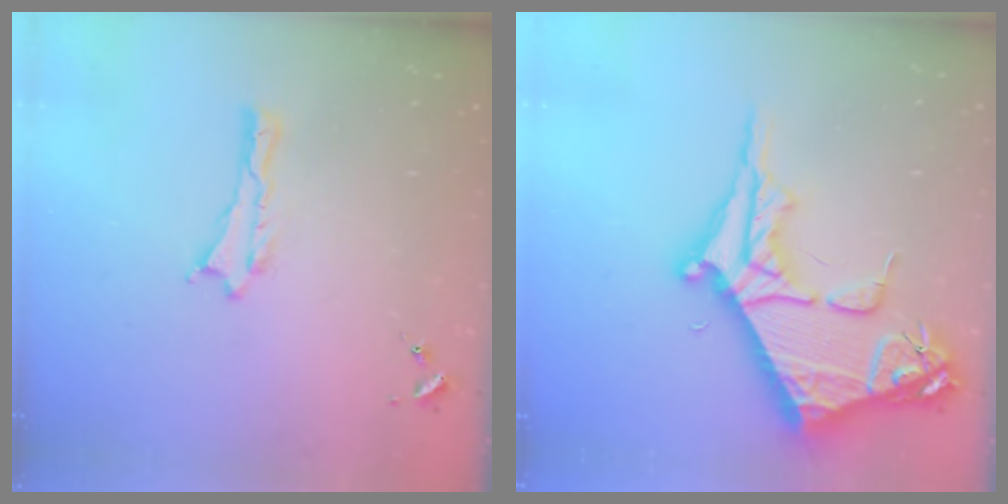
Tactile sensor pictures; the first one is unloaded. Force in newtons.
{"total": 11.6, "press": 11.5, "slide": 1.1}